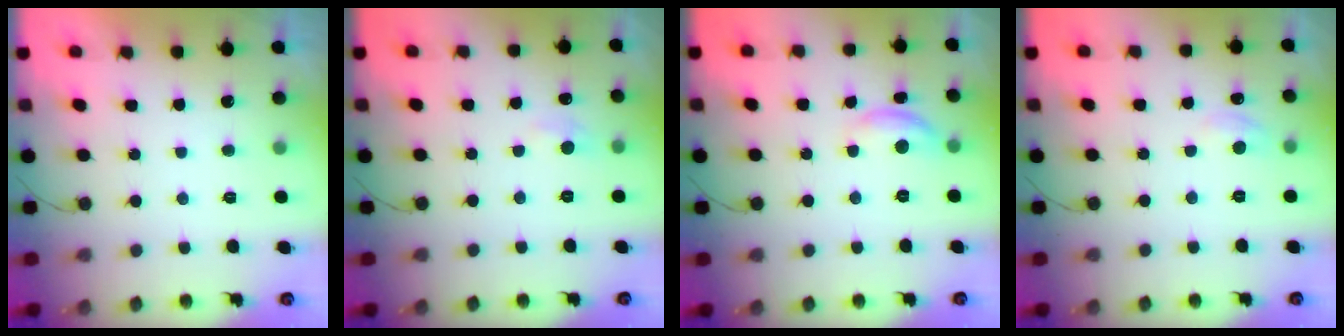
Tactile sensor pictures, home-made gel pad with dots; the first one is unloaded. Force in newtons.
{"total": 5.0, "press": 5.0, "slide": 0.6}
{"total": 7.9, "press": 7.9, "slide": 0.3}
{"total": 5.7, "press": 5.7, "slide": 0.9}